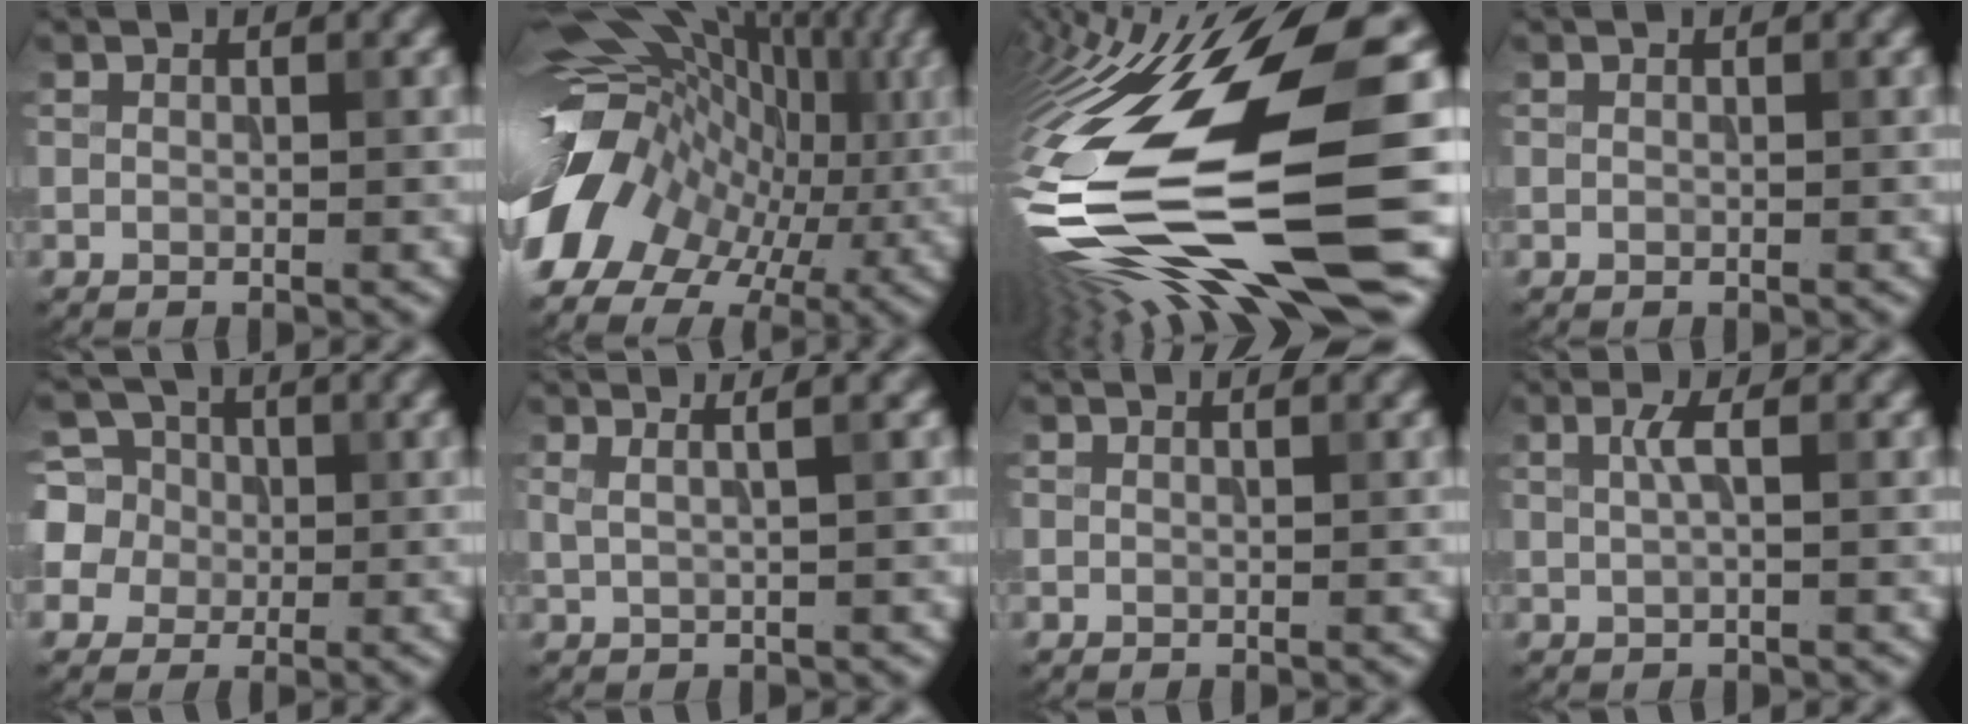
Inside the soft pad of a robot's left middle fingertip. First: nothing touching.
{"total": 16.1, "force": [-1.2, 11.4, 11.2], "torque": [-0.201, -0.003, -0.006]}
{"total": 17.9, "force": [-4.4, 4.3, 16.8], "torque": [-0.321, -0.009, -0.071]}
{"total": 0.0}
{"total": 6.7, "force": [0.9, 6.3, 2.1], "torque": [-0.052, 0.036, 0.002]}
{"total": 3.0, "force": [1.6, 1.2, 2.2], "torque": [-0.019, 0.012, -0.001]}
{"total": 0.0}
{"total": 1.4, "force": [0.4, 0.2, 1.4], "torque": [-0.030, 0.003, 0.006]}